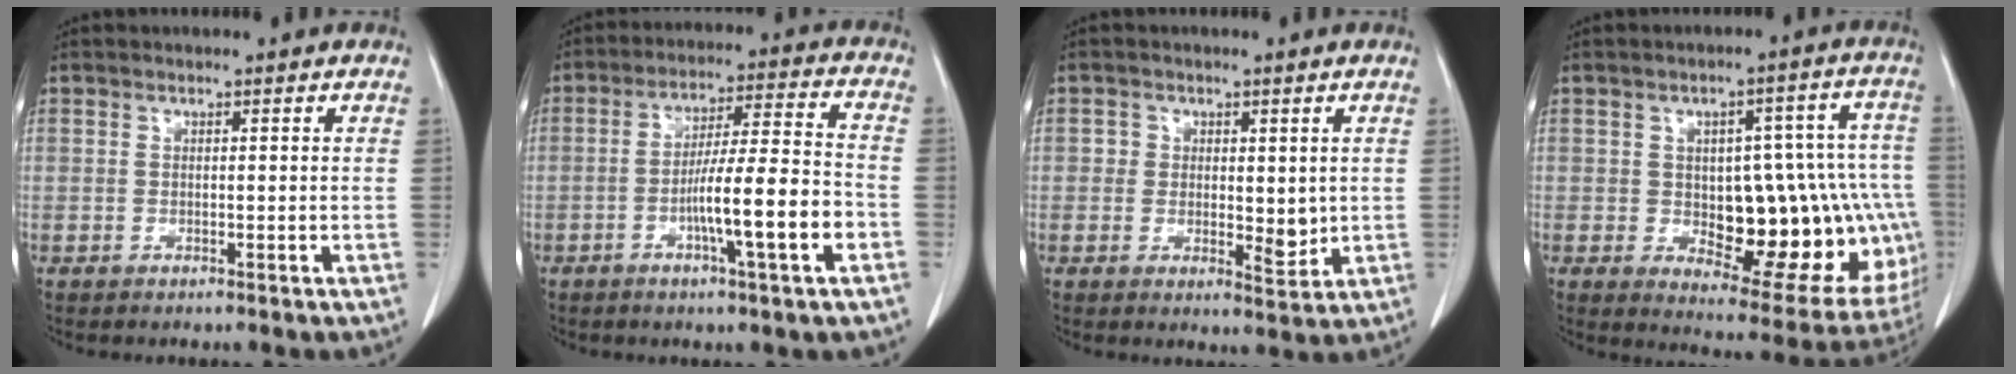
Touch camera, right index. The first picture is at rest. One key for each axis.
{"total": 12.0, "fx": -4.0, "fy": 0.2, "fz": 11.2, "tx": -0.186, "ty": 0.005, "tz": -0.068}
{"total": 4.7, "fx": 0.5, "fy": 3.2, "fz": 3.4, "tx": -0.035, "ty": -0.009, "tz": 0.009}
{"total": 21.8, "fx": -2.8, "fy": 9.2, "fz": 19.6, "tx": -0.165, "ty": 0.042, "tz": -0.003}